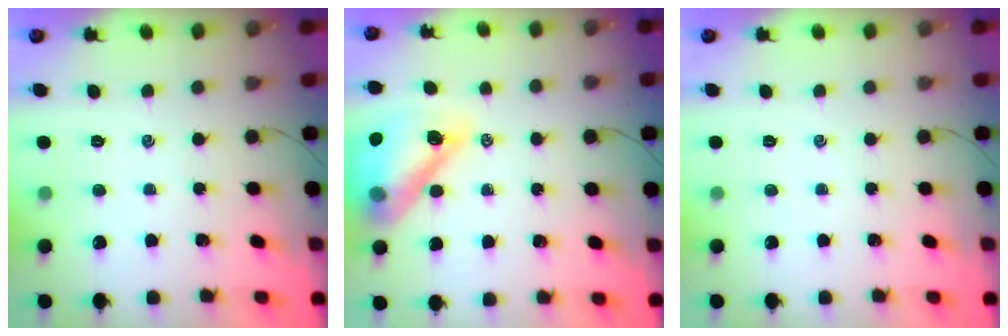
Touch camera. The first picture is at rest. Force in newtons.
{"total": 17.9, "press": 17.2, "slide": 5.1}
{"total": 0.0}